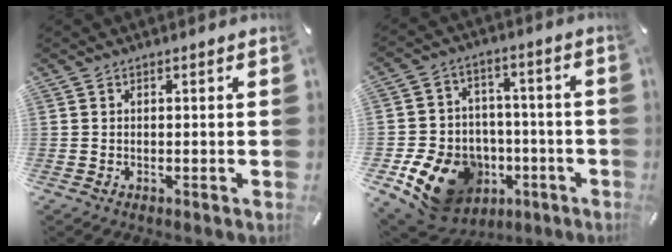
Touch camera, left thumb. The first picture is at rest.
{"total": 16.2, "force": [-6.5, 13.0, 7.1], "torque": [-0.112, 0.040, -0.093]}